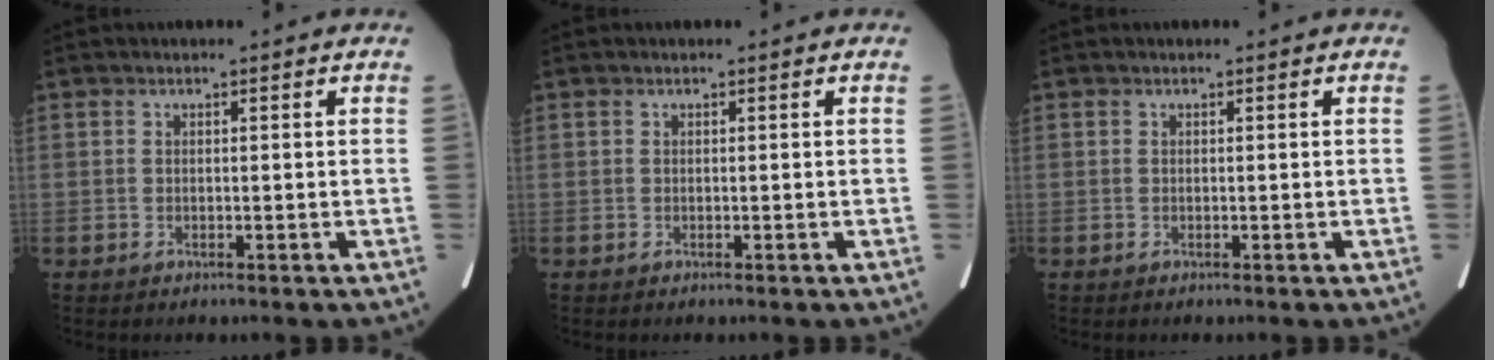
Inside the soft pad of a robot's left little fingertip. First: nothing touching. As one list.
[{"total": 0.0}, {"total": 0.0}]